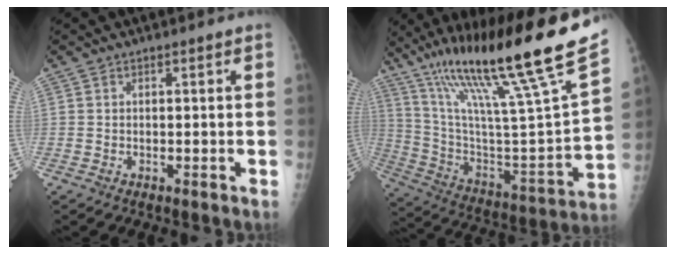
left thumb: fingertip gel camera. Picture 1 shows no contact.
{"total": 33.1, "force": [21.2, 2.9, 25.3], "torque": [-0.411, -0.053, 0.360]}